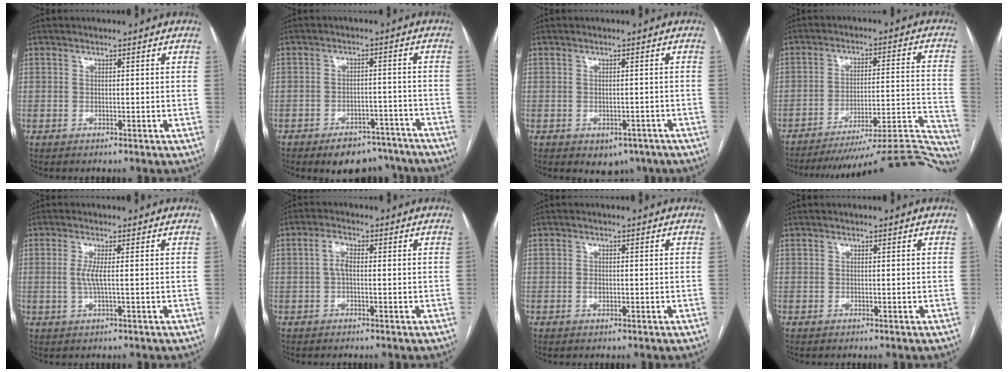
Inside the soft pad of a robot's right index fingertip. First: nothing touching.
{"total": 10.1, "force": [-8.5, 4.5, 3.0], "torque": [-0.017, 0.016, -0.108]}
{"total": 4.4, "force": [-2.9, 2.8, 1.6], "torque": [-0.006, 0.003, -0.030]}
{"total": 26.7, "force": [-25.3, 0.8, 8.4], "torque": [-0.020, 0.009, -0.333]}
{"total": 2.6, "force": [0.1, -0.1, 2.6], "torque": [-0.060, -0.003, 0.001]}
{"total": 2.8, "force": [0.1, 1.2, 2.5], "torque": [-0.050, 0.010, 0.000]}
{"total": 1.2, "force": [-0.2, 0.8, 0.9], "torque": [-0.015, 0.001, -0.002]}
{"total": 0.0}